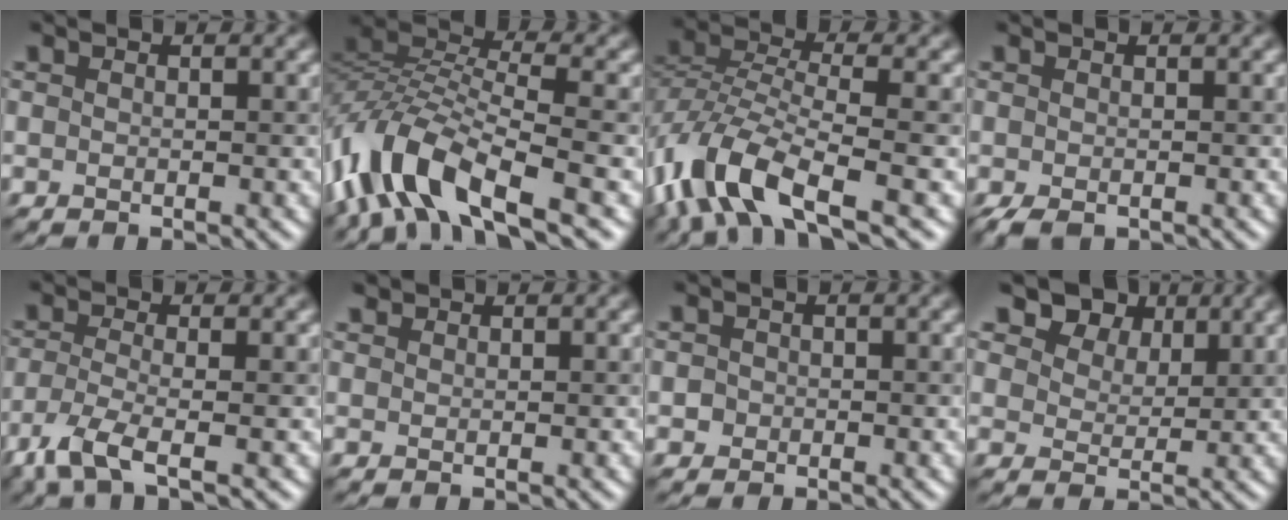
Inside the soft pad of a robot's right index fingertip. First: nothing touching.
{"total": 10.2, "force": [-5.6, 3.7, 7.7], "torque": [-0.157, 0.010, -0.117]}
{"total": 9.3, "force": [-5.2, 3.4, 6.9], "torque": [-0.151, 0.001, -0.112]}
{"total": 2.1, "force": [-1.4, 1.1, 1.1], "torque": [-0.028, -0.007, -0.023]}
{"total": 4.1, "force": [-2.5, 0.9, 3.1], "torque": [-0.072, -0.013, -0.060]}
{"total": 1.0, "force": [0.9, 0.4, 0.0], "torque": [0.000, 0.003, 0.019]}
{"total": 0.9, "force": [-0.1, 0.8, 0.1], "torque": [0.004, 0.000, -0.006]}
{"total": 6.2, "force": [4.6, 3.5, 2.3], "torque": [-0.057, -0.014, 0.087]}